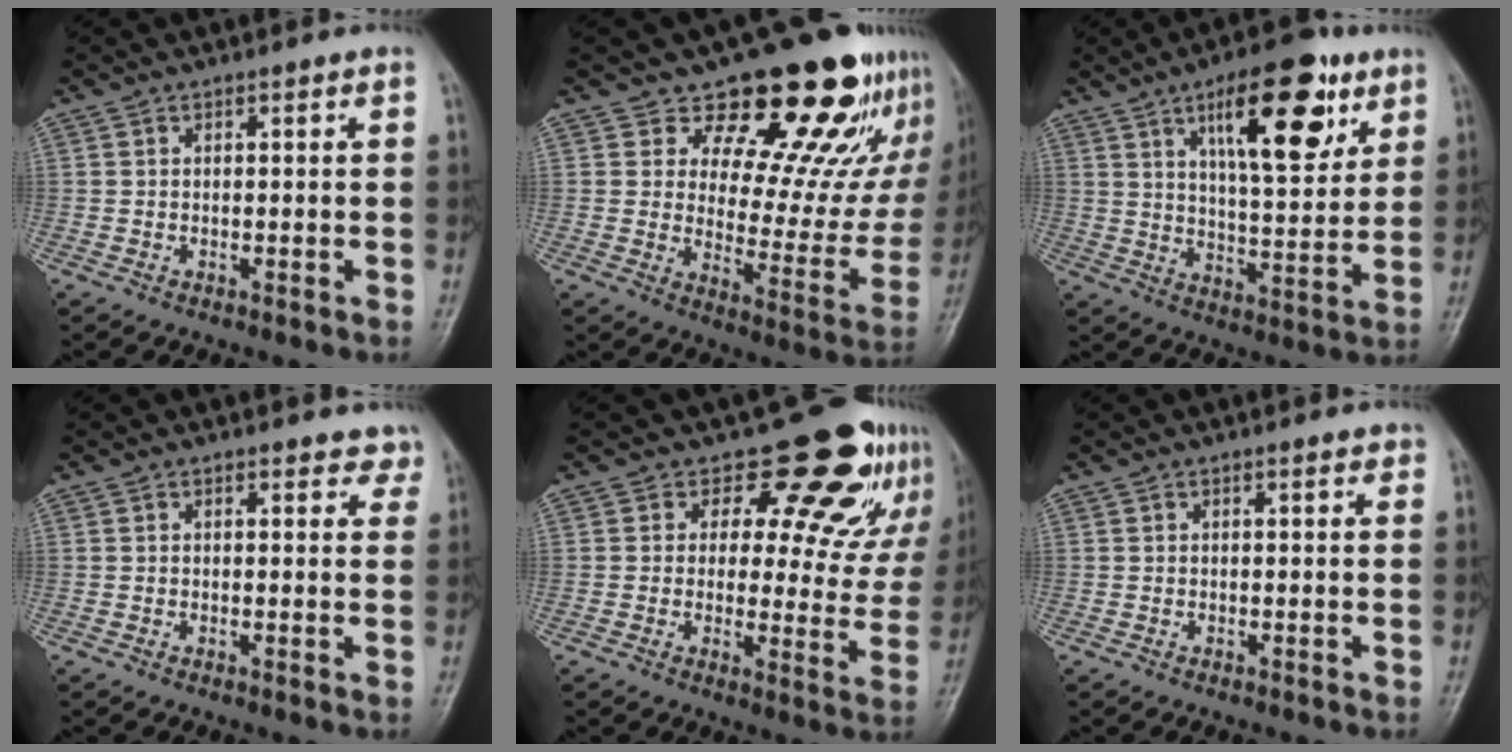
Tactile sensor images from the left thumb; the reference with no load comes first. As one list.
[{"total": 20.9, "force": [15.5, 9.4, 10.4], "torque": [-0.068, -0.102, 0.199]}, {"total": 17.7, "force": [8.7, 6.6, 13.9], "torque": [-0.174, -0.035, 0.135]}, {"total": 3.4, "force": [3.0, 1.6, 0.4], "torque": [0.029, -0.015, 0.017]}, {"total": 15.0, "force": [11.2, 7.5, 6.5], "torque": [-0.022, -0.073, 0.119]}, {"total": 0.9, "force": [0.7, 0.4, 0.4], "torque": [-0.005, -0.004, 0.005]}]